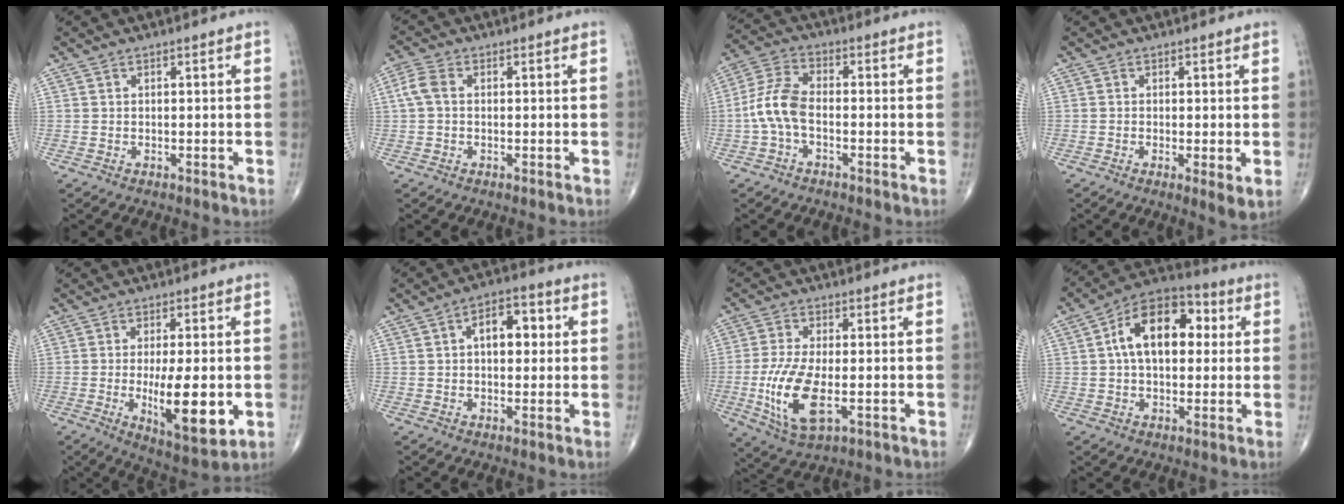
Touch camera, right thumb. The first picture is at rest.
{"total": 3.7, "force": [0.3, 2.5, 2.8], "torque": [-0.068, 0.011, -0.001]}
{"total": 7.9, "force": [-1.7, 4.1, 6.5], "torque": [-0.144, 0.027, -0.044]}
{"total": 3.2, "force": [-0.4, 0.7, 3.1], "torque": [-0.057, -0.015, -0.012]}
{"total": 13.5, "force": [-2.4, 4.4, 12.5], "torque": [-0.184, -0.021, -0.029]}
{"total": 8.1, "force": [1.4, 4.8, 6.4], "torque": [-0.071, 0.017, 0.016]}
{"total": 12.0, "force": [-2.7, 5.0, 10.6], "torque": [-0.224, -0.013, -0.044]}
{"total": 15.3, "force": [2.8, 9.1, 12.0], "torque": [-0.172, 0.027, 0.035]}